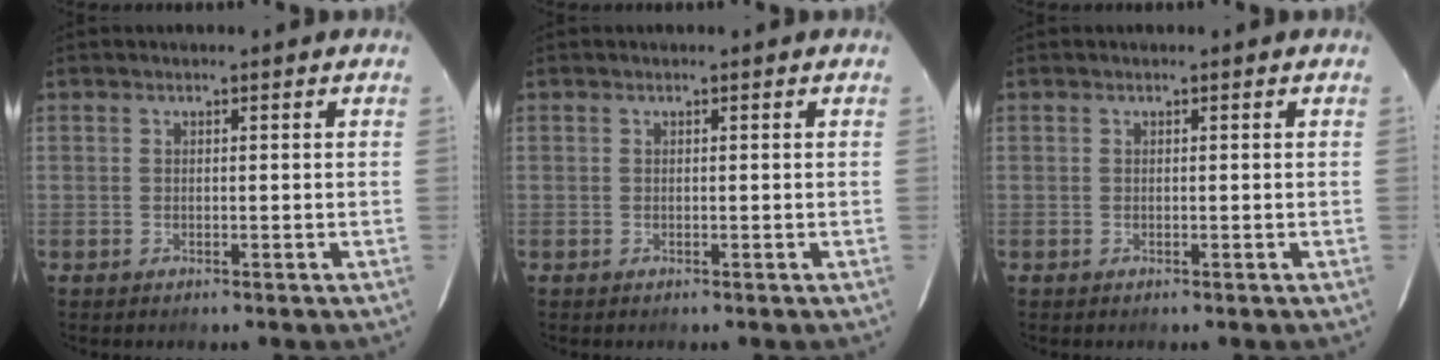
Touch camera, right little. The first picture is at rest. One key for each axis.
{"total": 0.0}
{"total": 0.0}